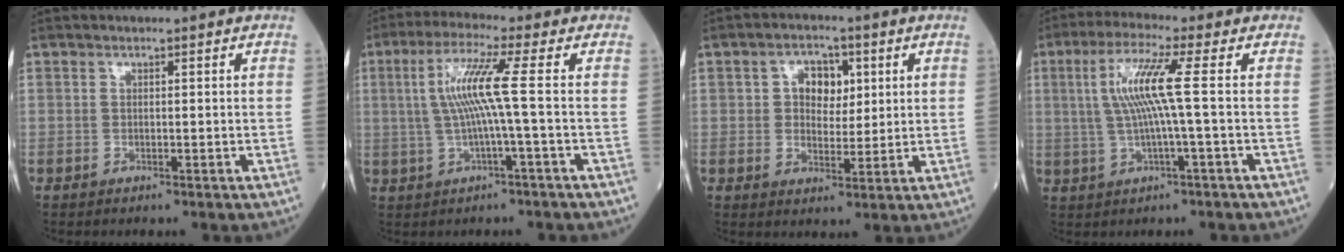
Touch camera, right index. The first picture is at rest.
{"total": 7.6, "force": [0.4, -1.1, 7.5], "torque": [-0.153, 0.013, 0.011]}
{"total": 5.5, "force": [1.6, 3.7, 3.8], "torque": [-0.059, 0.013, 0.027]}
{"total": 8.0, "force": [0.9, -0.7, 7.9], "torque": [-0.165, 0.011, 0.019]}